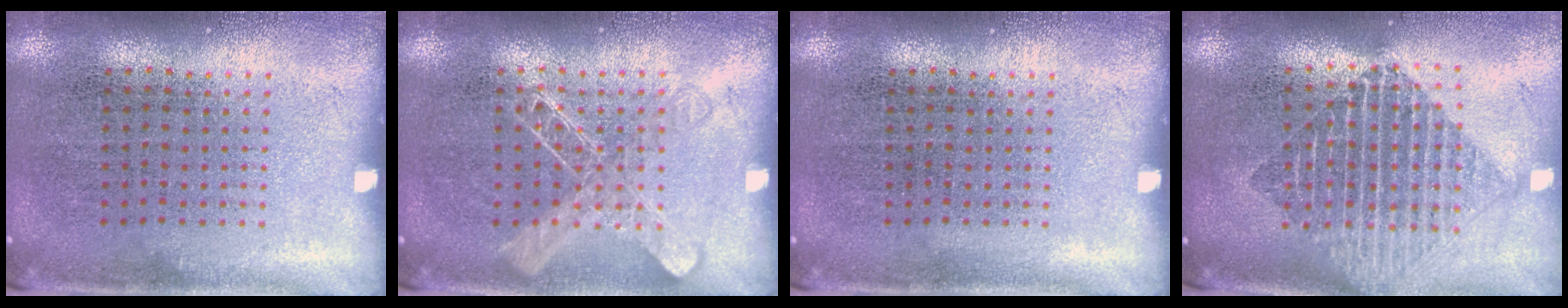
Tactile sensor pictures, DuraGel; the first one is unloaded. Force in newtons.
{"total": 2.0, "press": 1.9, "slide": 0.3}
{"total": 0.0}
{"total": 1.8, "press": 1.5, "slide": 1.0}